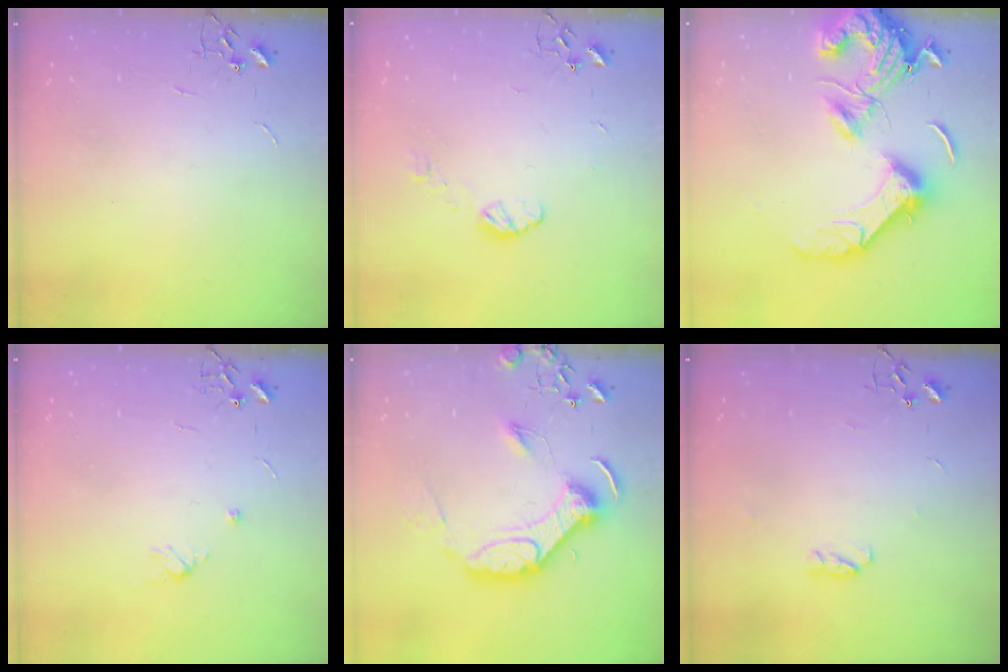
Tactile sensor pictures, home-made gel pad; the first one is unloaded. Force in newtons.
{"total": 5.9, "press": 5.8, "slide": 0.9}
{"total": 20.0, "press": 19.9, "slide": 2.7}
{"total": 5.6, "press": 5.6, "slide": 0.6}
{"total": 14.3, "press": 14.2, "slide": 2.0}
{"total": 3.5, "press": 3.4, "slide": 1.0}